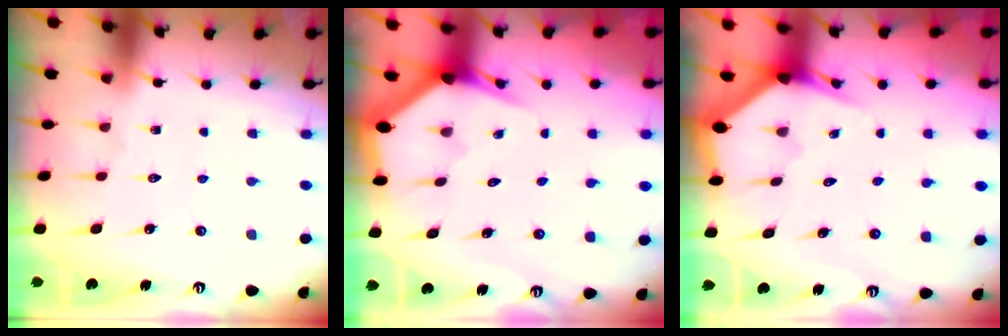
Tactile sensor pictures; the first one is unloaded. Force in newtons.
{"total": 2.9, "press": 2.9, "slide": 0.2}
{"total": 2.8, "press": 2.8, "slide": 0.2}